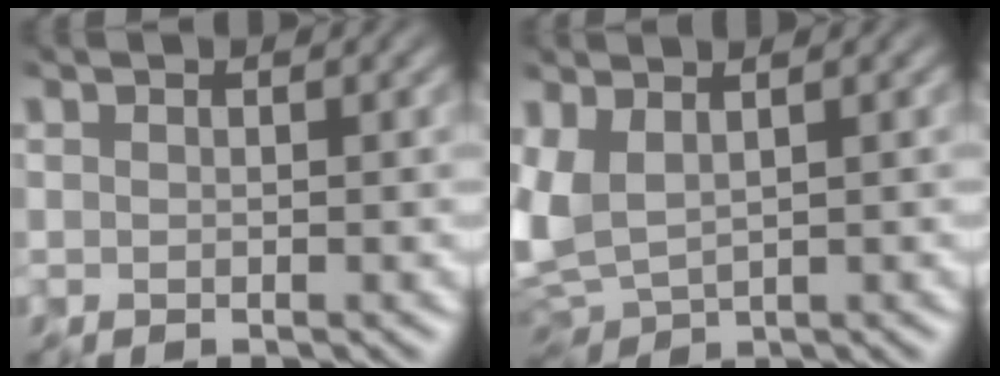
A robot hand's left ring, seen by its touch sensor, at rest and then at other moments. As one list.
[{"total": 3.6, "force": [0.6, 1.7, 3.1], "torque": [-0.079, 0.004, 0.004]}]